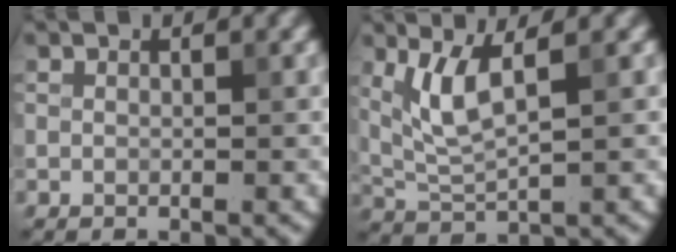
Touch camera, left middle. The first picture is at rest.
{"total": 3.9, "force": [1.5, 1.0, 3.5], "torque": [-0.086, -0.005, 0.038]}